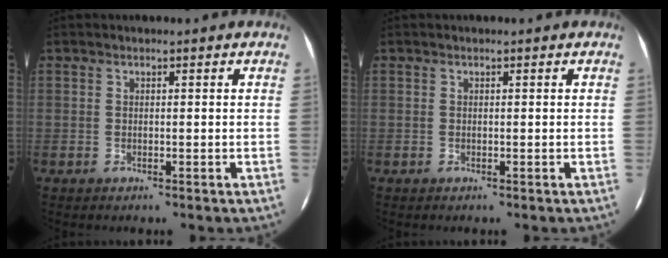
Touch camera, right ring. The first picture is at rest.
{"total": 0.0}